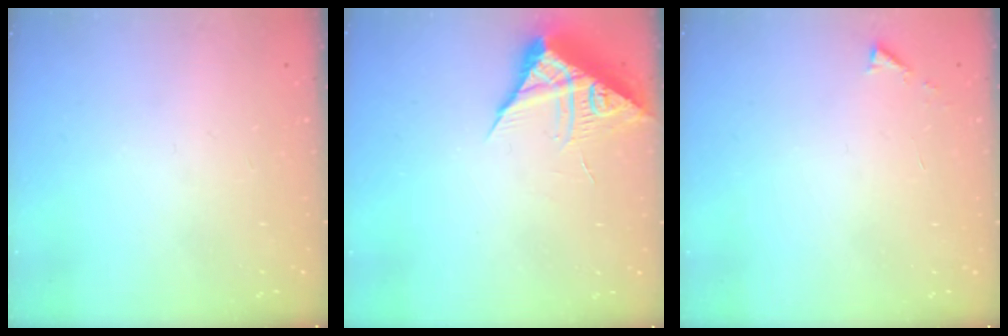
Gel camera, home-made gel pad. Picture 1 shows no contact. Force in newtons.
{"total": 8.2, "press": 8.2, "slide": 0.7}
{"total": 2.9, "press": 2.9, "slide": 0.4}